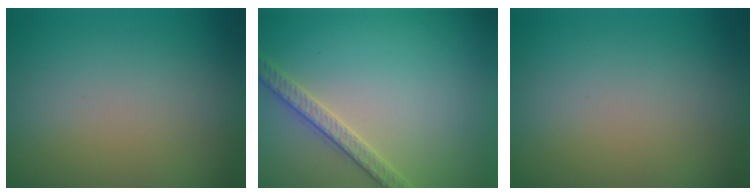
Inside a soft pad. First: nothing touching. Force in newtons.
{"total": 2.6, "press": 2.6, "slide": 0.5}
{"total": 0.0}